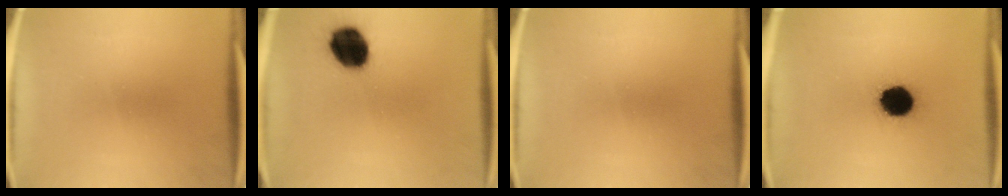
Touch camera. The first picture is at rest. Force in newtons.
{"total": 13.0}
{"total": 0.0}
{"total": 12.4}